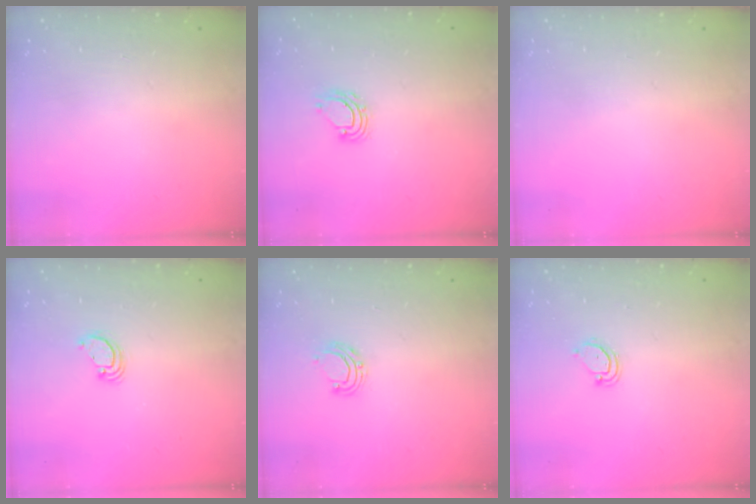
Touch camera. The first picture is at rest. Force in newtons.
{"total": 4.0, "press": 4.0, "slide": 0.2}
{"total": 0.0}
{"total": 2.9, "press": 2.9, "slide": 0.1}
{"total": 6.6, "press": 6.6, "slide": 0.7}
{"total": 3.4, "press": 3.3, "slide": 0.5}